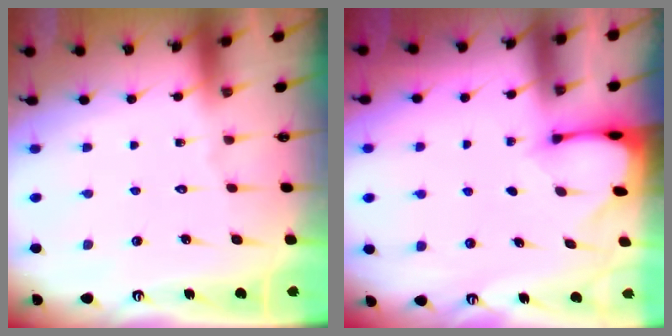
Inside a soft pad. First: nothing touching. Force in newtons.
{"total": 2.7, "press": 2.7, "slide": 0.3}